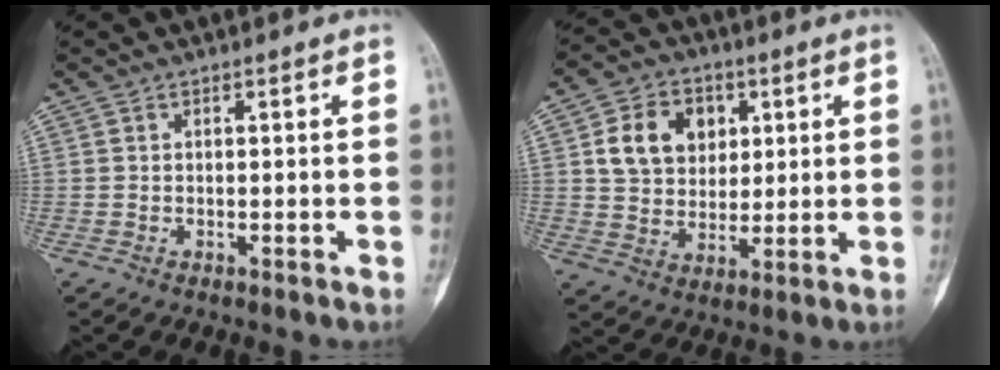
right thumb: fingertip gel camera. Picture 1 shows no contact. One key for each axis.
{"total": 11.8, "fx": 3.4, "fy": 9.3, "fz": 6.4, "tx": -0.070, "ty": -0.004, "tz": 0.062}